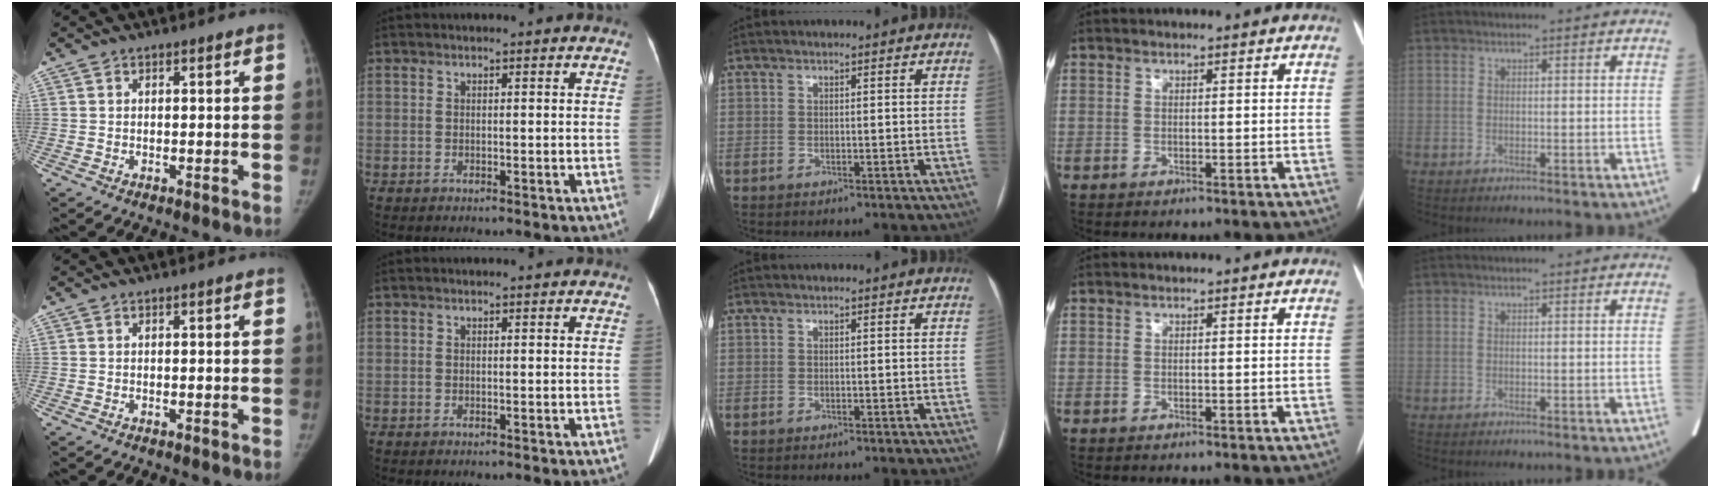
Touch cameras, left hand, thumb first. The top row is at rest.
{}